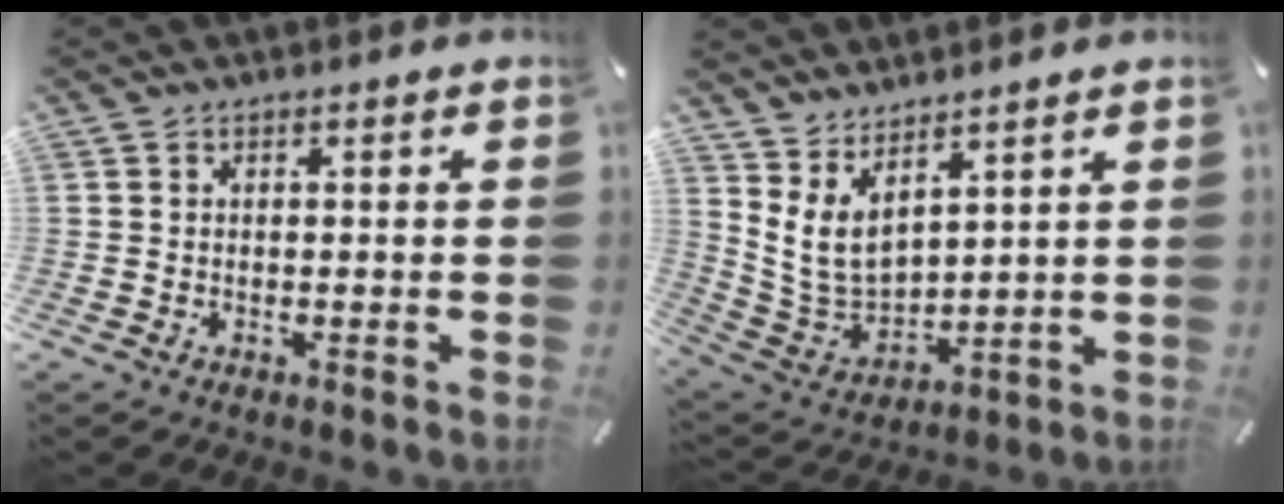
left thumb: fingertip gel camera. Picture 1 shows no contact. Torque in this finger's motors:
{"motor_torque": [0.79, -0.17, 1.06, -0.81, 0.14]}